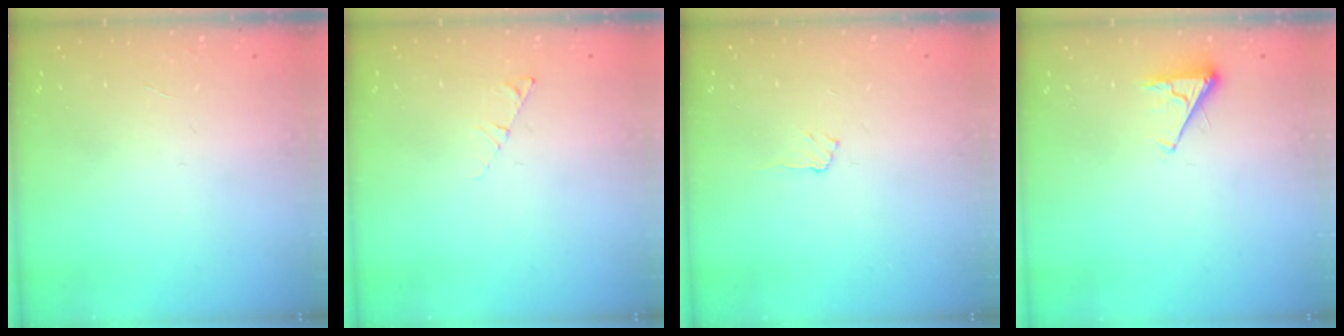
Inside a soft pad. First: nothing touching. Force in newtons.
{"total": 2.7, "press": 2.6, "slide": 0.3}
{"total": 5.1, "press": 5.1, "slide": 0.5}
{"total": 3.4, "press": 3.4, "slide": 0.7}